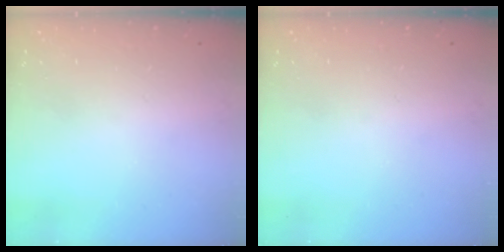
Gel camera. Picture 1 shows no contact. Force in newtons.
{"total": 0.0}